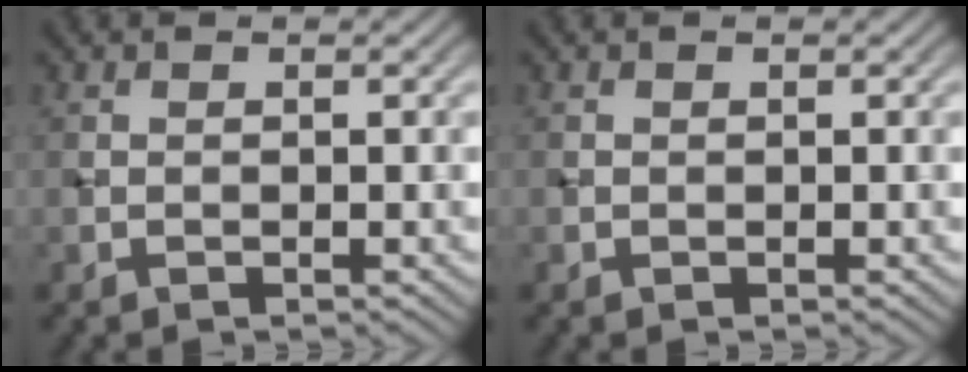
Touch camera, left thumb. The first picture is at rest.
{"total": 0.0}